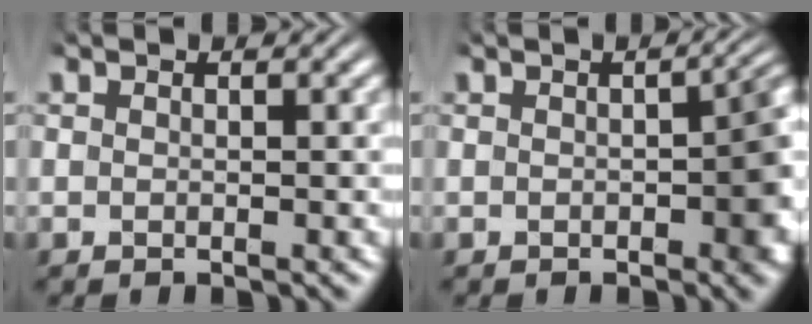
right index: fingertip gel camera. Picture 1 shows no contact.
{"total": 4.8, "force": [-0.8, 2.0, 4.2], "torque": [-0.041, -0.003, -0.011]}